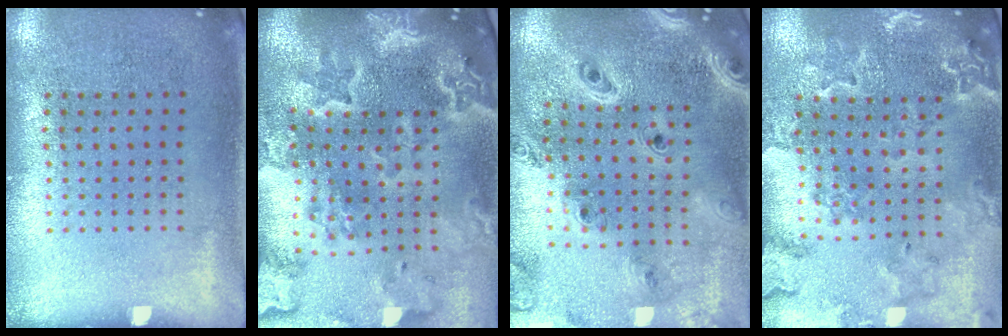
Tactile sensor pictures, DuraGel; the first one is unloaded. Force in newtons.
{"total": 4.6, "press": 3.7, "slide": 2.7}
{"total": 2.3, "press": 2.1, "slide": 1.0}
{"total": 1.7, "press": 1.7, "slide": 0.3}